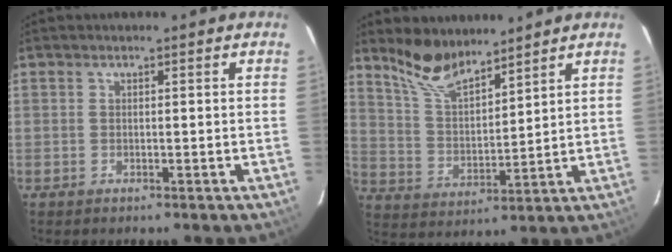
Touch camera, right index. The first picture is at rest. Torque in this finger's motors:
{"motor_torque": [0.42, 0.42, 0.29, 0.07]}